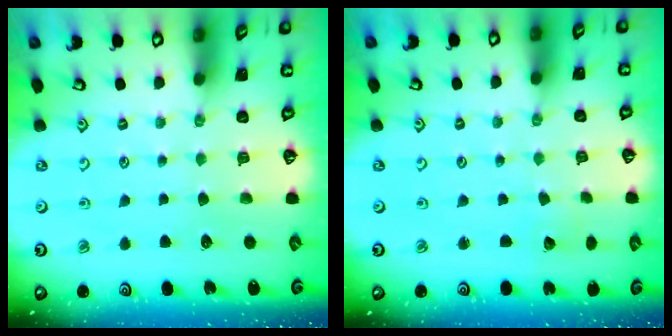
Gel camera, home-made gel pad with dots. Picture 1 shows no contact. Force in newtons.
{"total": 2.4, "press": 2.4, "slide": 0.3}